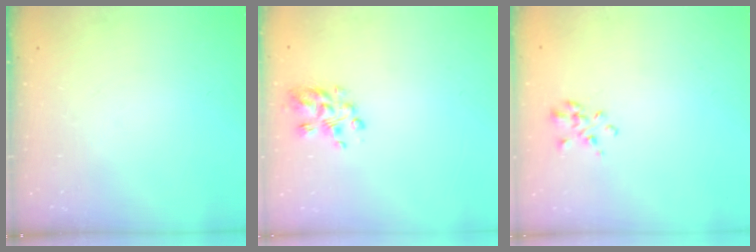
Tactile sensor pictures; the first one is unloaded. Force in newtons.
{"total": 6.3, "press": 6.1, "slide": 1.4}
{"total": 1.3, "press": 1.2, "slide": 0.7}